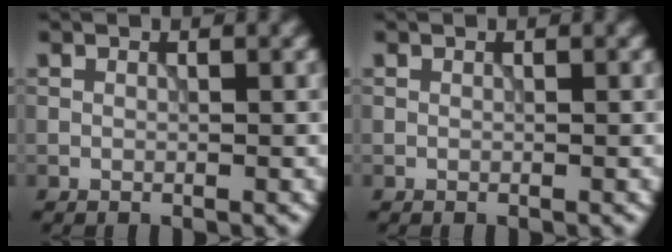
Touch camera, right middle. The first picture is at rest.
{"total": 0.0}